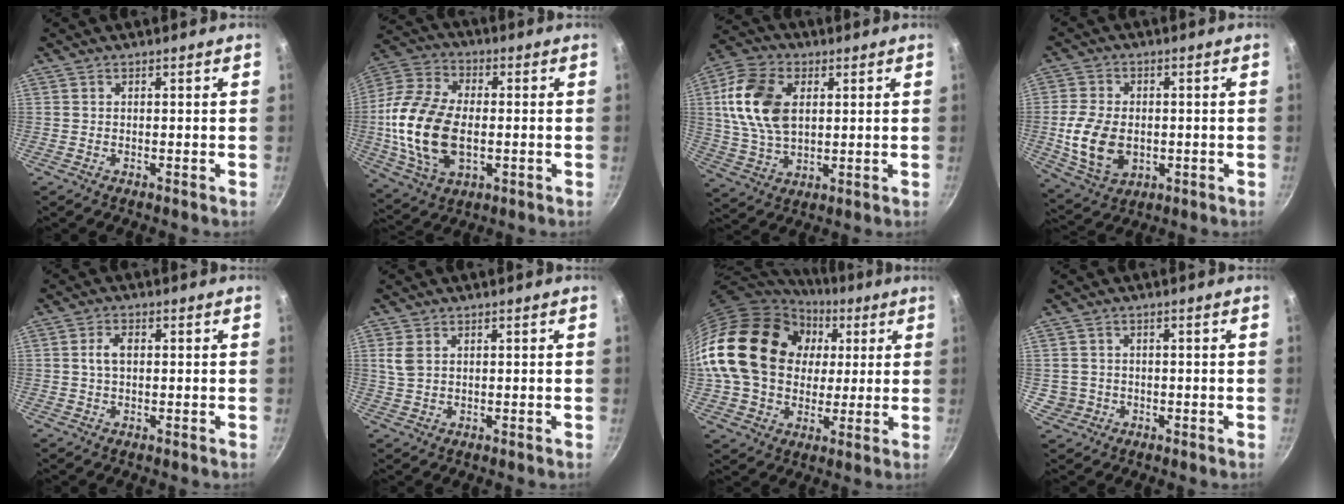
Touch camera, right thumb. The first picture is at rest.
{"total": 19.1, "force": [-1.5, 11.6, 15.1], "torque": [-0.292, 0.014, -0.032]}
{"total": 15.0, "force": [3.1, 9.6, 11.0], "torque": [-0.201, 0.000, 0.056]}
{"total": 11.7, "force": [-1.2, 8.1, 8.3], "torque": [-0.152, -0.004, -0.011]}
{"total": 3.3, "force": [0.4, 2.0, 2.6], "torque": [-0.044, 0.009, 0.005]}
{"total": 3.6, "force": [1.3, 2.3, 2.4], "torque": [-0.050, 0.000, 0.027]}
{"total": 26.7, "force": [5.1, 20.3, 16.5], "torque": [-0.299, 0.026, 0.091]}
{"total": 3.6, "force": [-0.3, 3.5, 0.7], "torque": [0.002, 0.012, 0.006]}